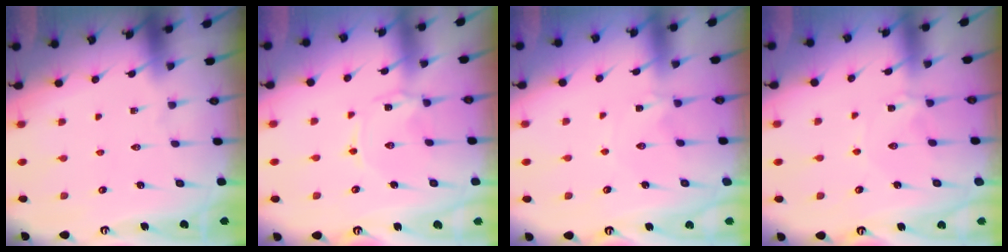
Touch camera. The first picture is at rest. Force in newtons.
{"total": 1.3, "press": 1.3, "slide": 0.2}
{"total": 0.6, "press": 0.5, "slide": 0.3}
{"total": 1.2, "press": 1.1, "slide": 0.3}